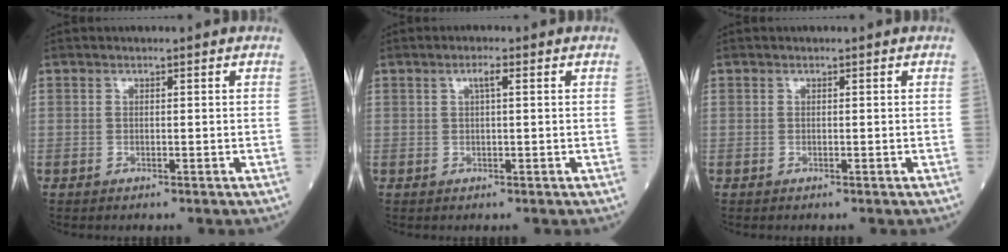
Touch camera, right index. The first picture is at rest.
{"total": 1.7, "force": [0.6, 0.1, 1.6], "torque": [-0.030, 0.003, 0.009]}
{"total": 0.0}